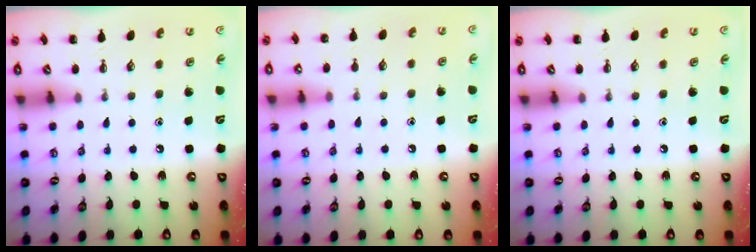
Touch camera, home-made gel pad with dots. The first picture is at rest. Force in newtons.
{"total": 6.1, "press": 5.8, "slide": 2.0}
{"total": 0.0}